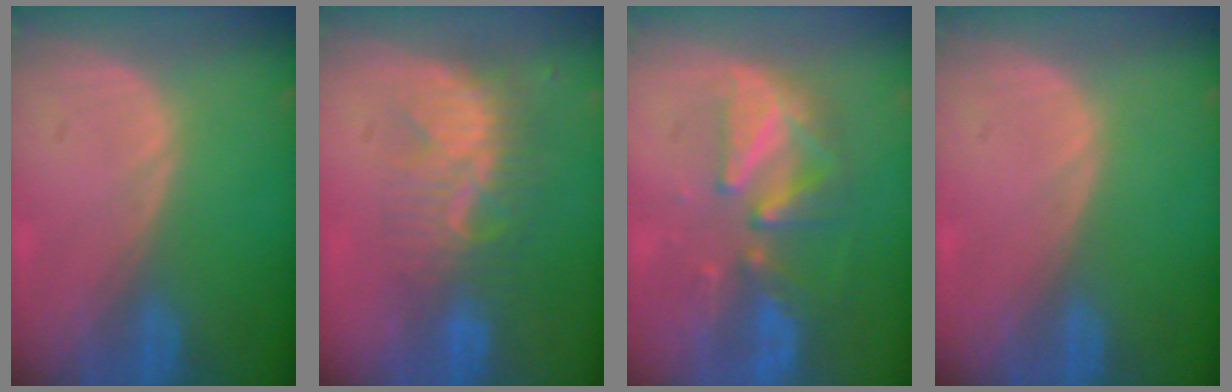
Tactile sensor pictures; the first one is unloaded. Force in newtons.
{"total": 8.5, "press": 7.6, "slide": 3.8}
{"total": 8.5, "press": 8.0, "slide": 2.6}
{"total": 0.0}